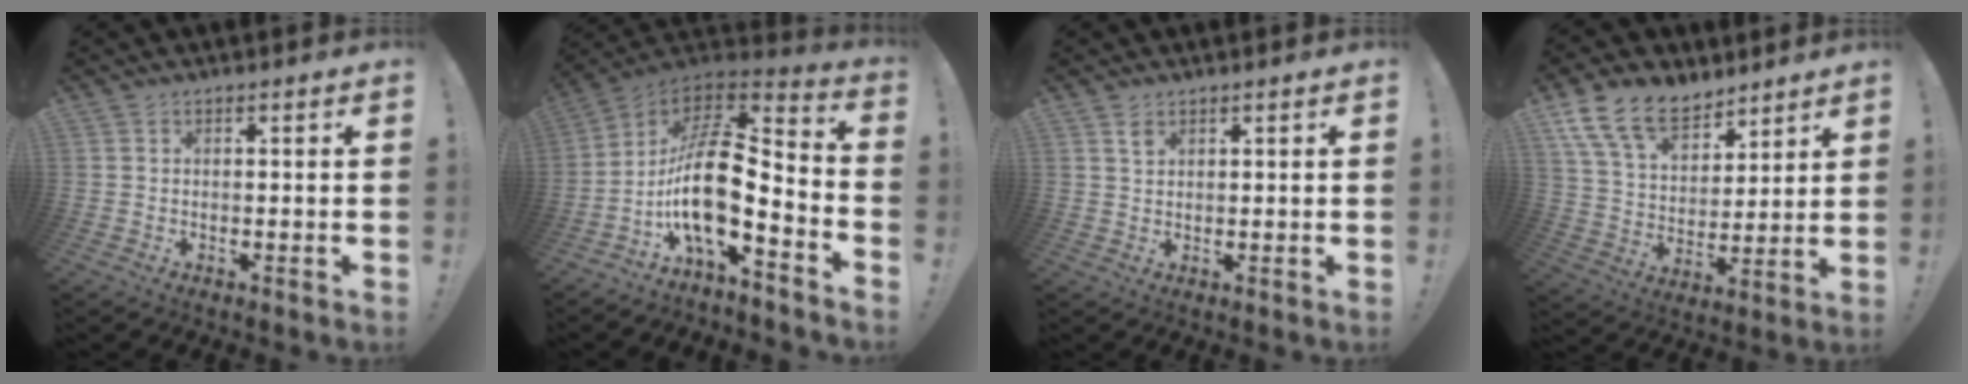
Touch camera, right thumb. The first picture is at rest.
{"total": 17.8, "force": [-2.9, 7.2, 16.0], "torque": [-0.315, 0.004, -0.053]}
{"total": 1.9, "force": [1.3, 1.1, 0.9], "torque": [-0.009, -0.005, 0.023]}
{"total": 15.6, "force": [10.7, 9.0, 6.8], "torque": [-0.132, -0.061, 0.203]}